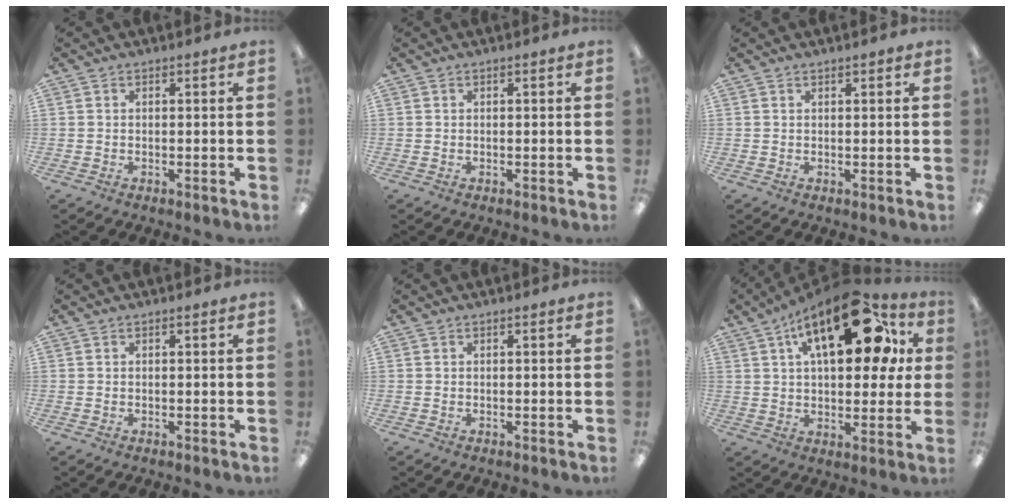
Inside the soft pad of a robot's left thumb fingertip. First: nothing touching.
{"total": 0.0}
{"total": 0.8, "force": [0.6, 0.2, 0.4], "torque": [-0.010, 0.001, 0.010]}
{"total": 0.0}
{"total": 0.0}
{"total": 23.2, "force": [10.3, 10.9, 17.6], "torque": [-0.258, -0.030, 0.163]}